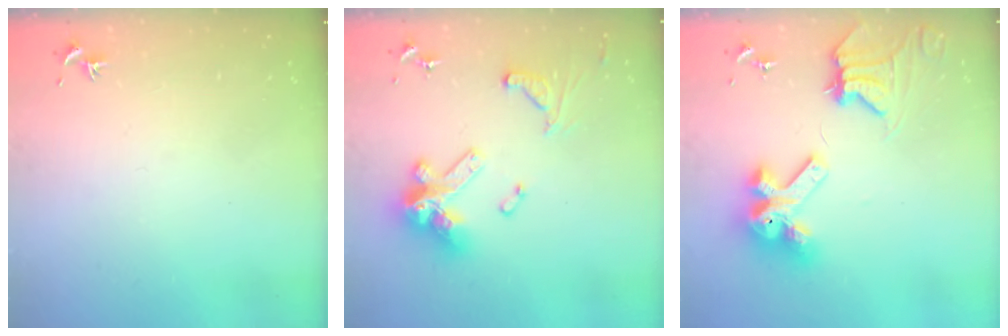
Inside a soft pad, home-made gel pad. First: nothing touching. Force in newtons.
{"total": 20.5, "press": 20.4, "slide": 2.2}
{"total": 15.0, "press": 14.9, "slide": 1.7}